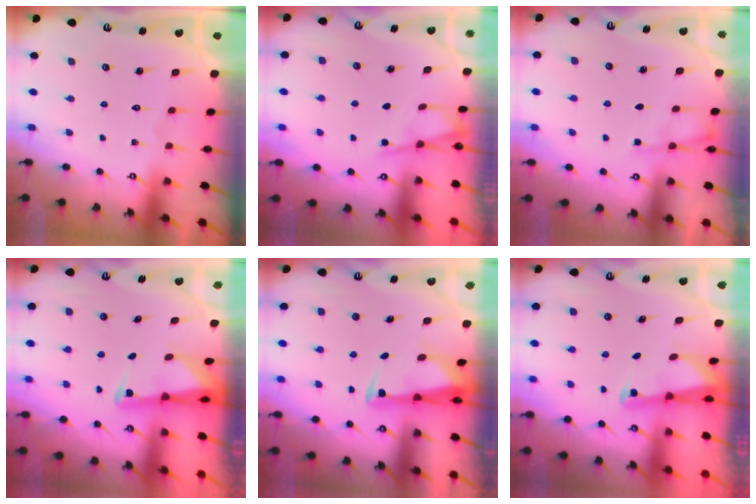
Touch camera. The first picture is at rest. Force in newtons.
{"total": 2.4, "press": 2.4, "slide": 0.5}
{"total": 2.3, "press": 2.3, "slide": 0.3}
{"total": 2.3, "press": 2.2, "slide": 0.5}
{"total": 2.8, "press": 2.7, "slide": 0.9}
{"total": 1.6, "press": 1.6, "slide": 0.3}